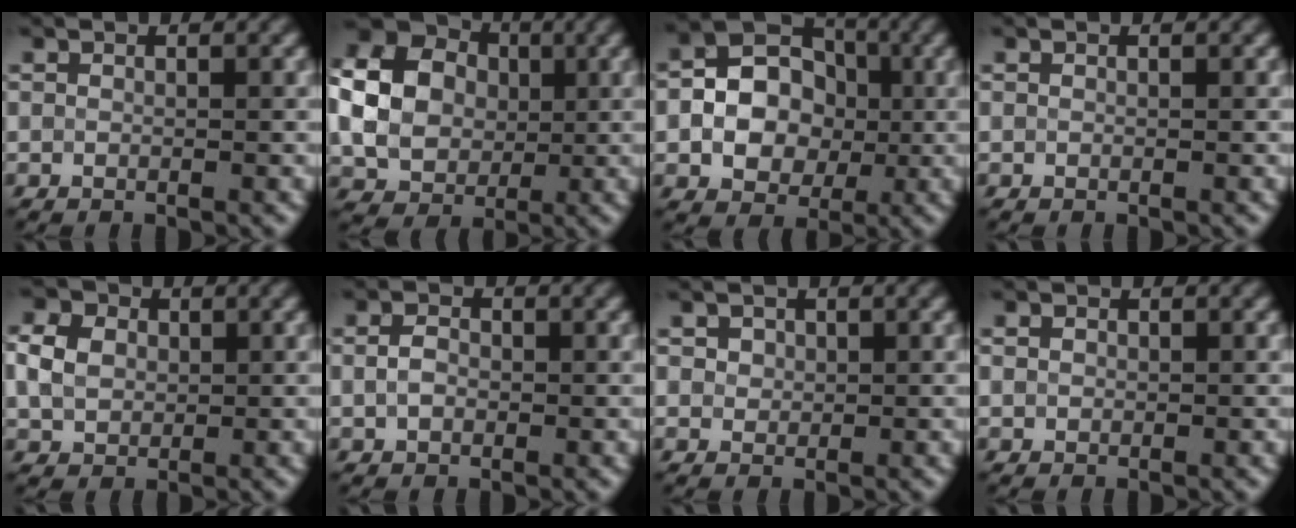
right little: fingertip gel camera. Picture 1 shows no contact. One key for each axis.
{"total": 10.6, "fx": 1.0, "fy": 8.9, "fz": 5.8, "tx": -0.132, "ty": 0.025, "tz": 0.002}
{"total": 8.6, "fx": -0.5, "fy": 6.7, "fz": 5.3, "tx": -0.069, "ty": 0.010, "tz": -0.019}
{"total": 0.0}
{"total": 4.7, "fx": 1.1, "fy": 3.7, "fz": 2.6, "tx": -0.067, "ty": 0.020, "tz": 0.012}
{"total": 1.8, "fx": -0.1, "fy": 1.3, "fz": 1.2, "tx": -0.027, "ty": 0.006, "tz": -0.007}
{"total": 2.0, "fx": 1.1, "fy": 1.5, "fz": 0.8, "tx": -0.019, "ty": 0.010, "tz": 0.016}
{"total": 0.7, "fx": 0.3, "fy": 0.6, "fz": 0.2, "tx": -0.002, "ty": 0.002, "tz": -0.001}